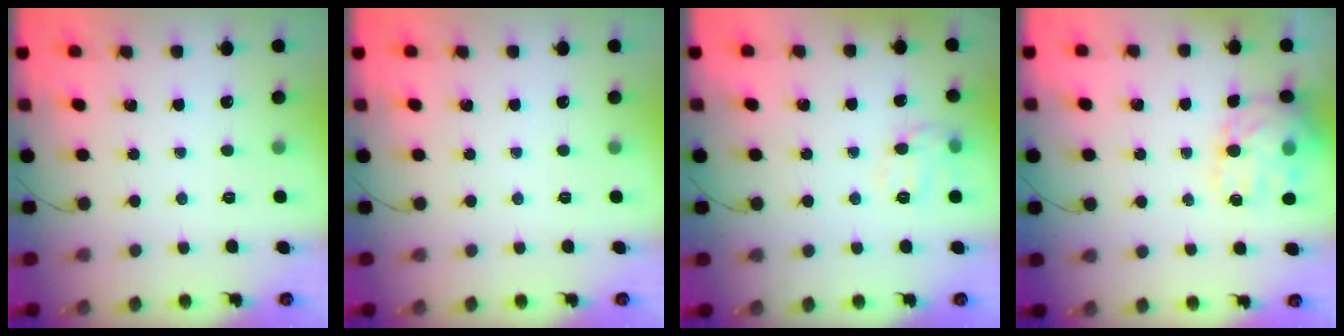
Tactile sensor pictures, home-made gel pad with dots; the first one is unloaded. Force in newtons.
{"total": 0.0}
{"total": 9.5, "press": 9.5, "slide": 0.3}
{"total": 13.1, "press": 12.8, "slide": 2.8}